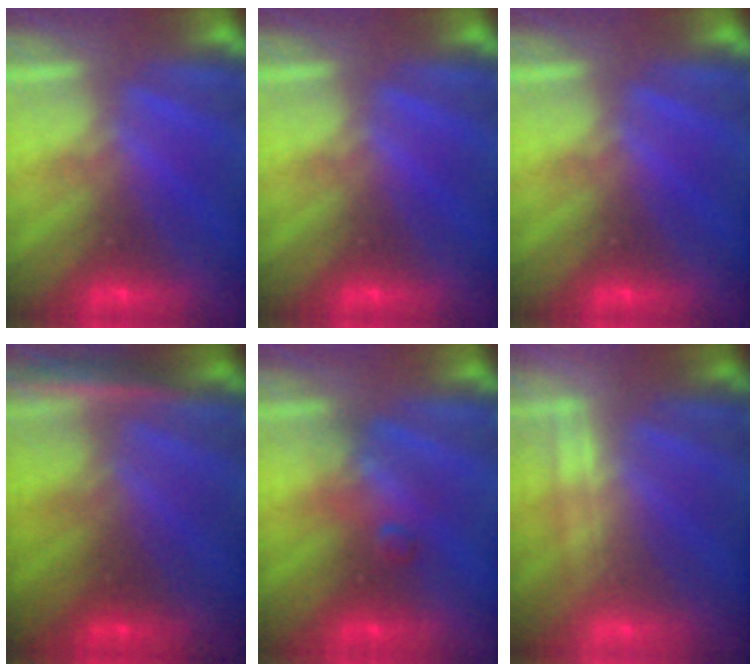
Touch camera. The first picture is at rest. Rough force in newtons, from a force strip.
{"total": 0.0}
{"total": 0.0}
{"total": 1.3}
{"total": 2.4}
{"total": 2.2}